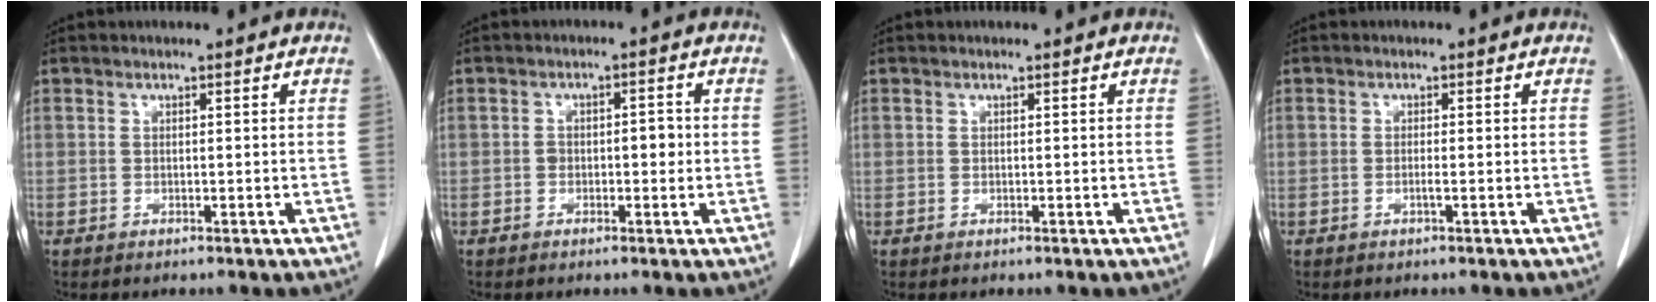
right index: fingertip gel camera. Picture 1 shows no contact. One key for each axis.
{"total": 2.6, "fx": -0.6, "fy": 1.5, "fz": 2.1, "tx": -0.028, "ty": 0.010, "tz": -0.007}
{"total": 0.0}
{"total": 0.8, "fx": -0.4, "fy": -0.2, "fz": 0.7, "tx": -0.012, "ty": 0.001, "tz": -0.008}